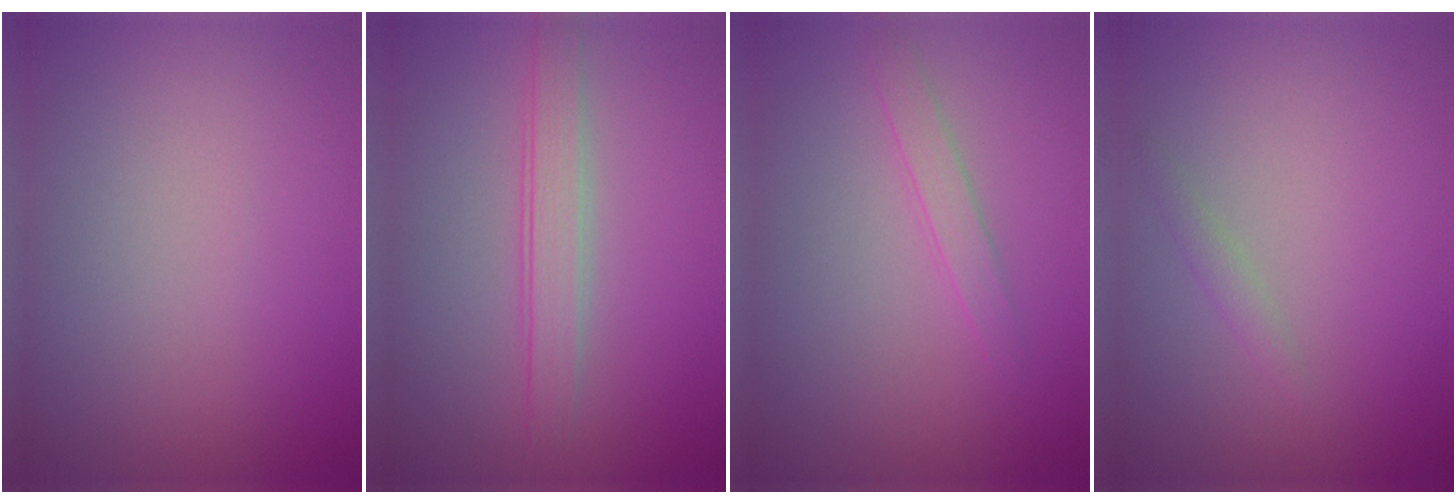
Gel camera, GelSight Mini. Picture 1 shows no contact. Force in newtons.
{"total": 2.5, "press": 2.5, "slide": 0.1}
{"total": 1.5, "press": 1.5, "slide": 0.1}
{"total": 0.9, "press": 0.9, "slide": 0.1}